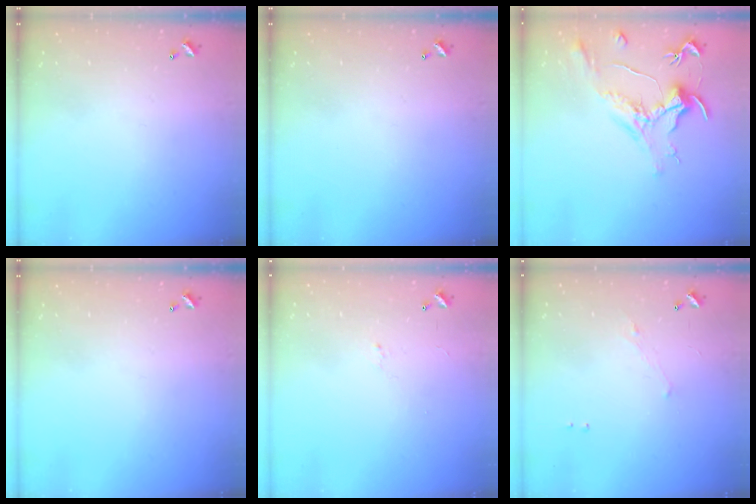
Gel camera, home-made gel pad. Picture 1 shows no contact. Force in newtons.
{"total": 0.0}
{"total": 1.6, "press": 1.4, "slide": 0.6}
{"total": 0.0}
{"total": 0.6, "press": 0.2, "slide": 0.6}
{"total": 1.3, "press": 1.2, "slide": 0.6}